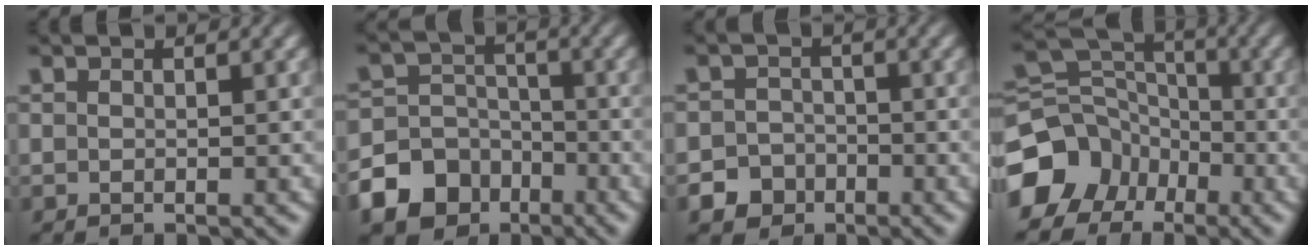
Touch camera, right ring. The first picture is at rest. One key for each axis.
{"total": 9.9, "fx": -5.2, "fy": 7.9, "fz": 3.0, "tx": -0.050, "ty": -0.035, "tz": -0.084}
{"total": 6.3, "fx": -3.3, "fy": 5.3, "fz": 0.8, "tx": -0.019, "ty": -0.022, "tz": -0.058}
{"total": 11.3, "fx": -2.6, "fy": 9.9, "fz": 4.9, "tx": -0.085, "ty": -0.039, "tz": -0.047}